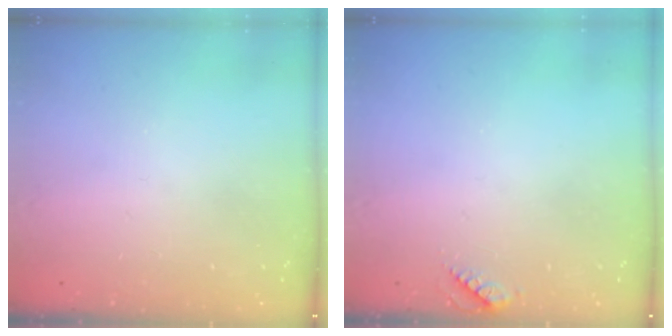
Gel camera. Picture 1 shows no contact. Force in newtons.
{"total": 5.6, "press": 5.6, "slide": 0.7}